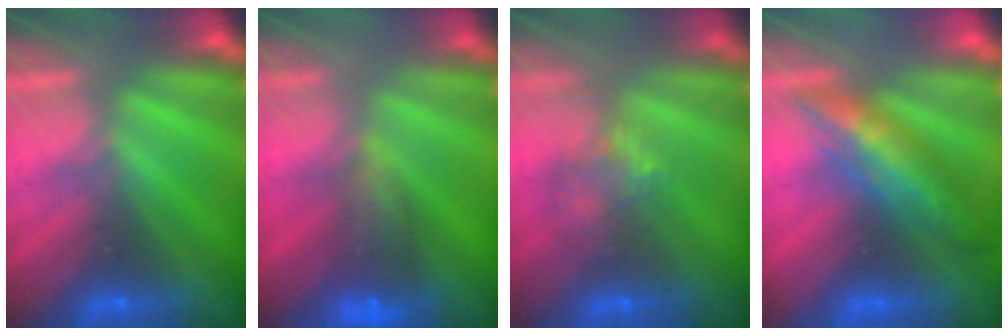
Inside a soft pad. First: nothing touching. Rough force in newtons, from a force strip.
{"total": 7.5}
{"total": 4.3}
{"total": 3.3}